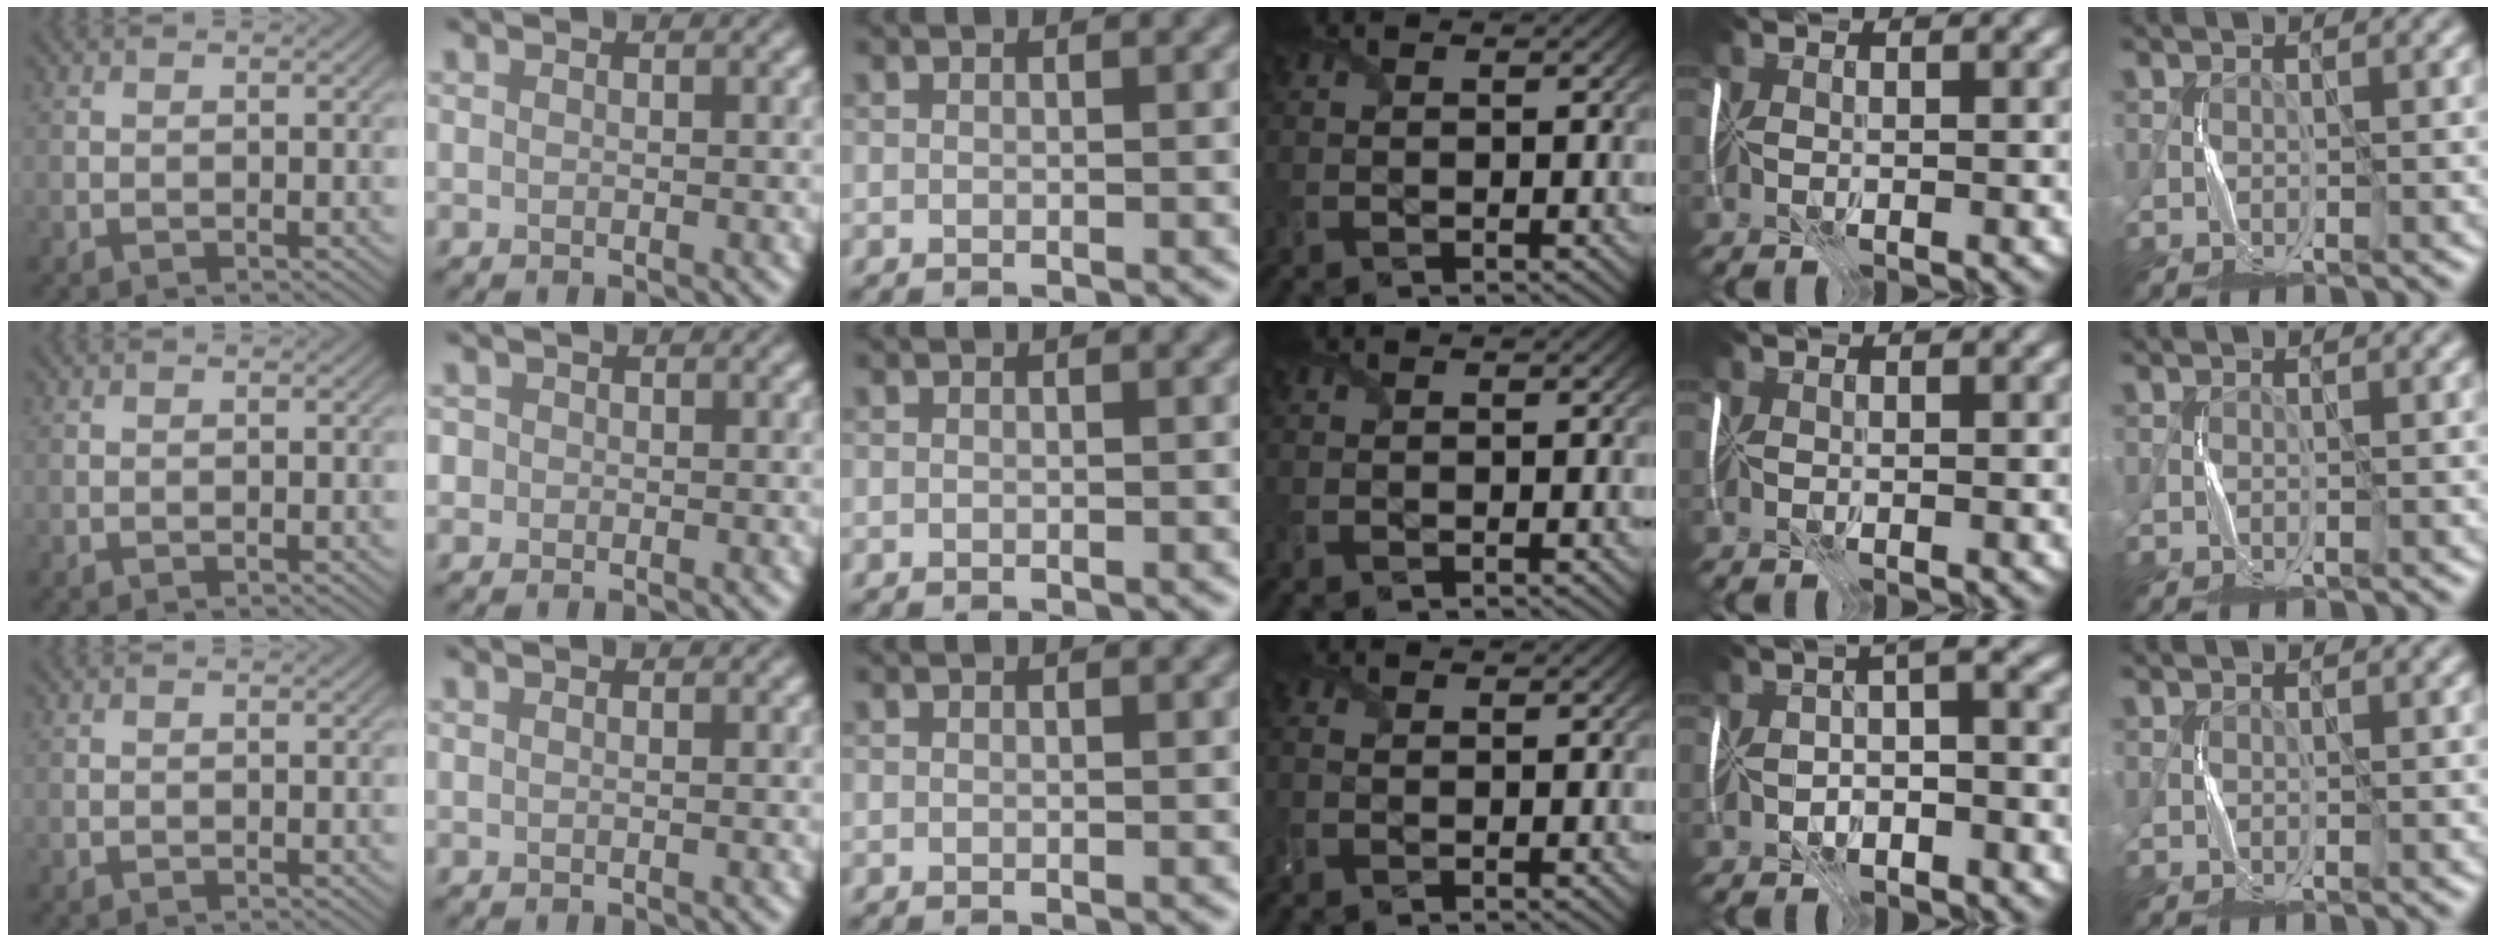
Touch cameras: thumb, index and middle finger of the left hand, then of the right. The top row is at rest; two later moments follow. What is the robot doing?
{"motion": "fold", "object": "plastic wrap"}